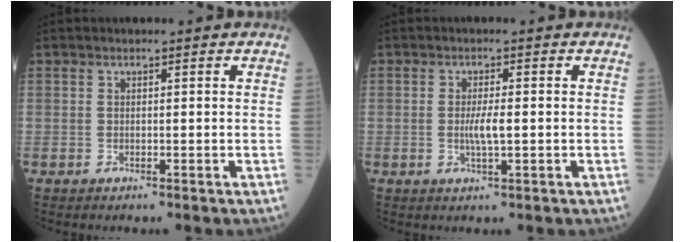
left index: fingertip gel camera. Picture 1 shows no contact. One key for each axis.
{"total": 2.8, "fx": -0.4, "fy": 0.2, "fz": 2.8, "tx": -0.055, "ty": -0.007, "tz": -0.008}